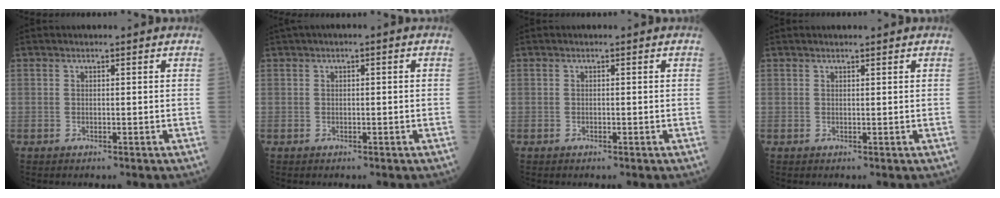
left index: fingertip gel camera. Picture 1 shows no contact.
{"total": 0.8, "force": [0.0, 0.2, 0.8], "torque": [-0.014, 0.007, 0.000]}
{"total": 0.0}
{"total": 1.1, "force": [1.0, 0.0, 0.5], "torque": [-0.008, 0.008, 0.018]}